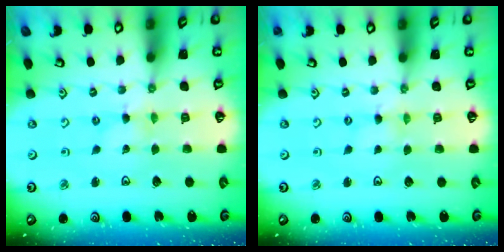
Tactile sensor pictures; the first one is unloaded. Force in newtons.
{"total": 0.0}